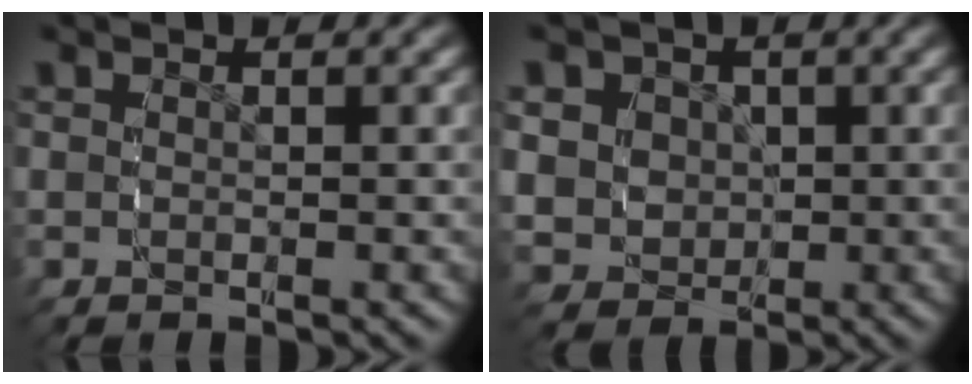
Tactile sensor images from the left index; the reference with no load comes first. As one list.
[{"total": 7.6, "force": [0.4, 6.9, 3.3], "torque": [-0.080, -0.029, 0.015]}]